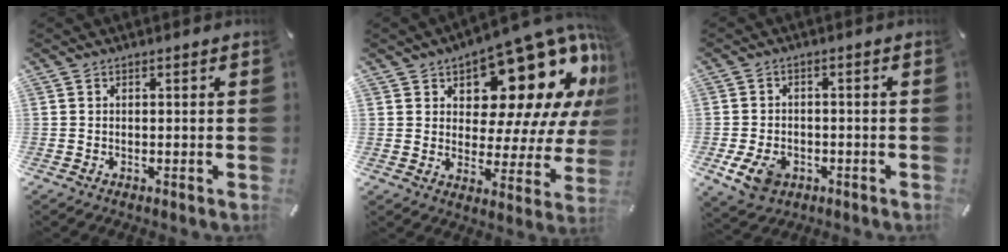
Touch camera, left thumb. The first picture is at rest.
{"total": 18.8, "force": [11.6, 9.8, 11.1], "torque": [-0.143, -0.101, 0.194]}
{"total": 6.9, "force": [-2.5, 5.2, 3.8], "torque": [-0.083, 0.006, -0.049]}